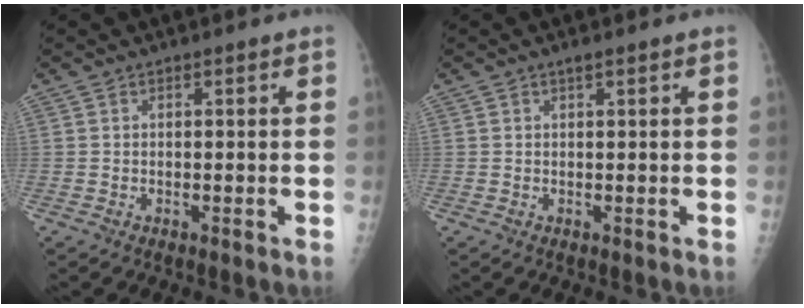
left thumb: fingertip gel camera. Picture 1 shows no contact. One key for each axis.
{"total": 0.8, "fx": 0.5, "fy": 0.0, "fz": 0.6, "tx": -0.011, "ty": 0.002, "tz": 0.008}